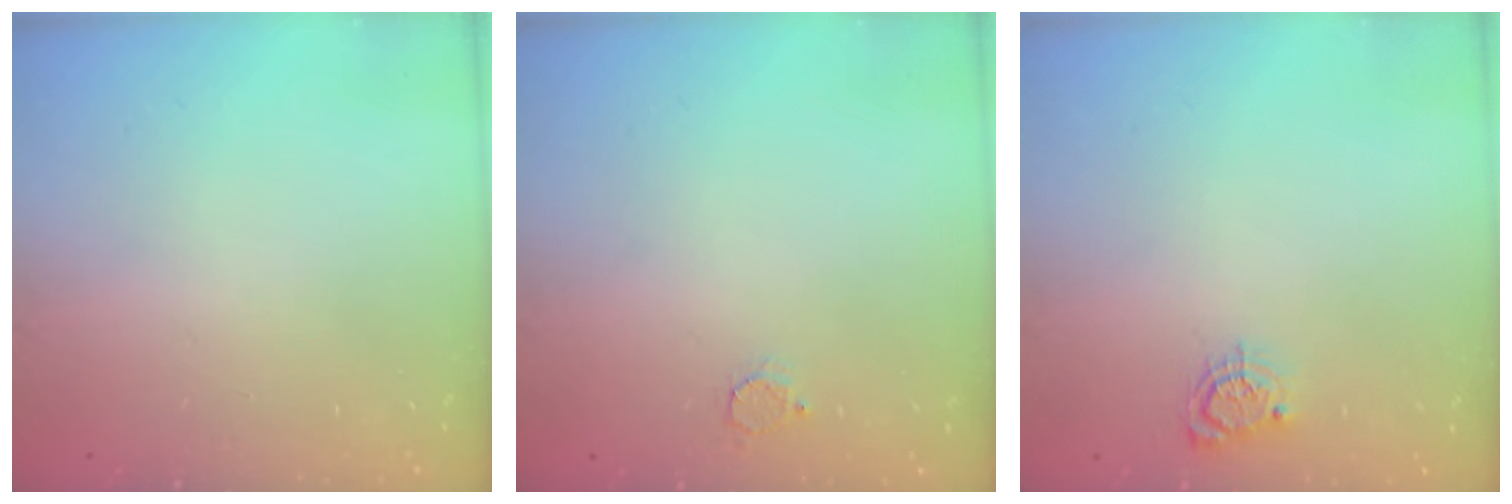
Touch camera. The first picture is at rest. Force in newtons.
{"total": 2.3, "press": 2.3, "slide": 0.2}
{"total": 4.3, "press": 4.2, "slide": 0.4}